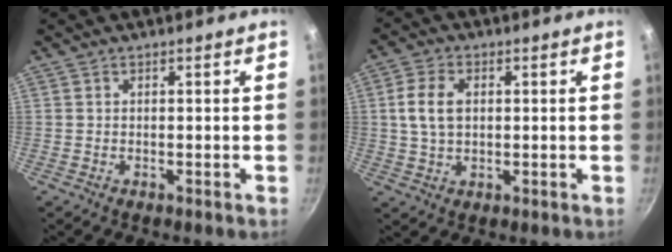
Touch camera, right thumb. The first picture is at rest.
{"total": 6.9, "force": [1.2, 4.4, 5.1], "torque": [-0.101, 0.003, 0.022]}